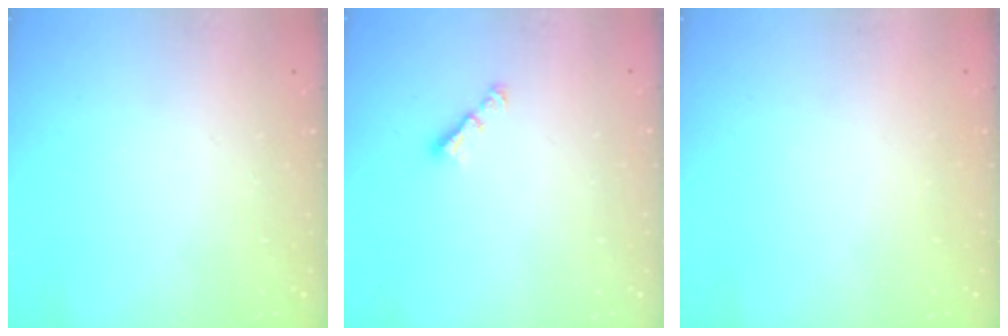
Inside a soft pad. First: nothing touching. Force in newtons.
{"total": 3.3, "press": 3.3, "slide": 0.4}
{"total": 1.6, "press": 1.6, "slide": 0.2}